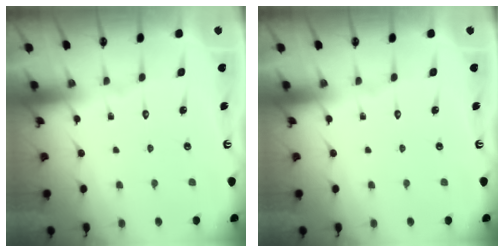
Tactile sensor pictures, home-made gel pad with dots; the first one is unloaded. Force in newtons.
{"total": 0.0}